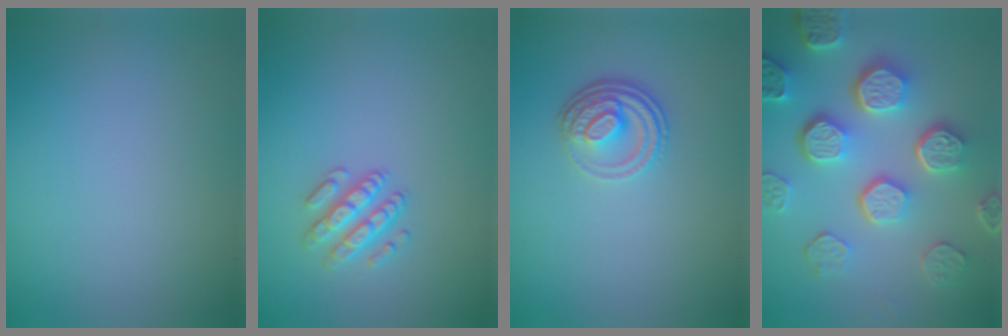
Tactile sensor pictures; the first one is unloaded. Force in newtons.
{"total": 2.5, "press": 2.5, "slide": 0.4}
{"total": 3.5, "press": 2.6, "slide": 2.3}
{"total": 7.9, "press": 6.0, "slide": 5.0}